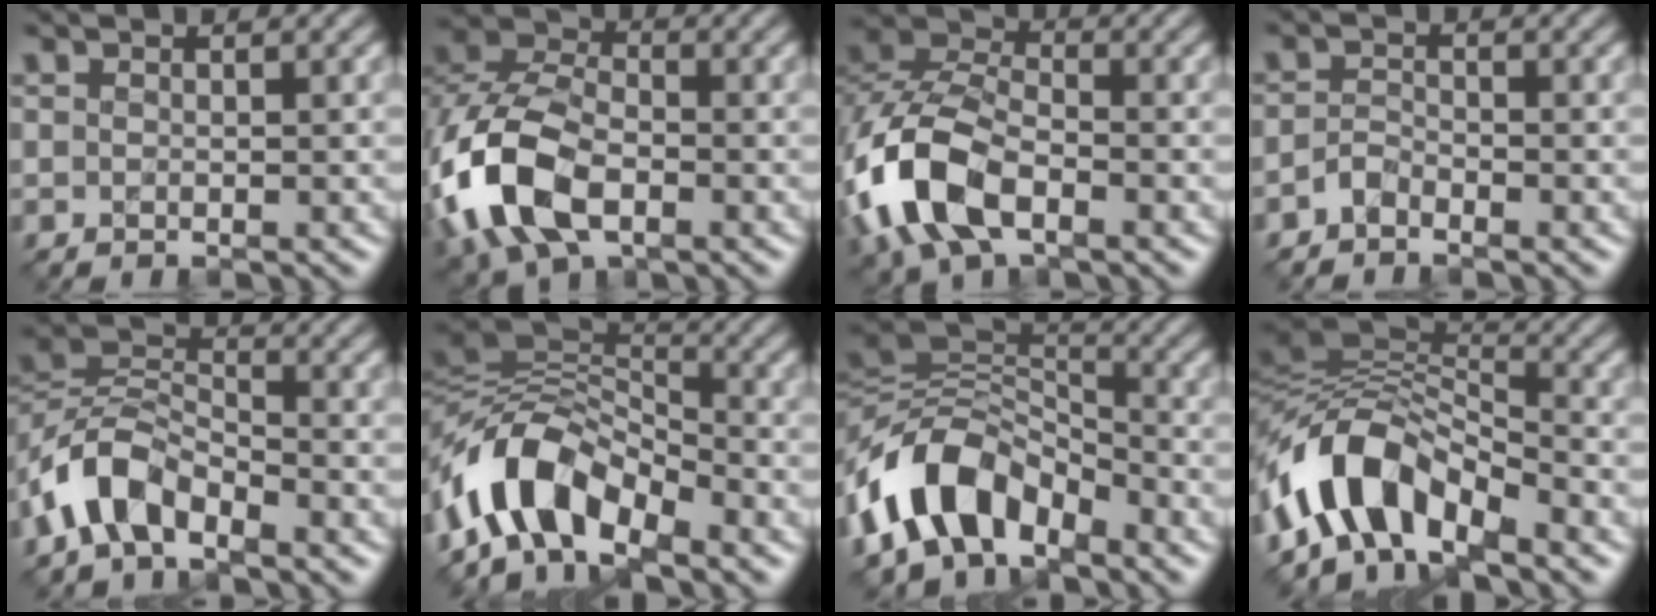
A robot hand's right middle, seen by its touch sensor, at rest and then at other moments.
{"total": 9.9, "force": [-3.4, 6.3, 6.8], "torque": [-0.169, 0.003, -0.081]}
{"total": 9.1, "force": [-3.6, 5.4, 6.4], "torque": [-0.151, 0.007, -0.083]}
{"total": 1.0, "force": [-1.0, 0.2, 0.2], "torque": [-0.010, 0.008, -0.024]}
{"total": 5.1, "force": [-3.3, 2.7, 2.8], "torque": [-0.055, 0.011, -0.073]}
{"total": 8.2, "force": [-4.6, 4.3, 5.2], "torque": [-0.089, 0.013, -0.095]}
{"total": 8.8, "force": [-4.5, 5.5, 5.1], "torque": [-0.091, 0.010, -0.091]}
{"total": 7.9, "force": [-4.7, 3.7, 5.1], "torque": [-0.079, 0.014, -0.095]}